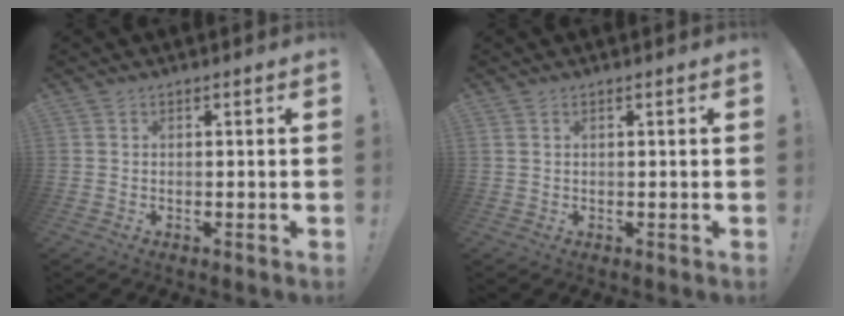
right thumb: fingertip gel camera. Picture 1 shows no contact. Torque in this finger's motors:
{"motor_torque": [0.03, -0.16, -0.03, 0.21, 0.06]}